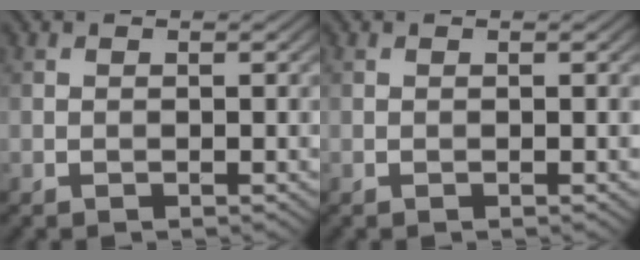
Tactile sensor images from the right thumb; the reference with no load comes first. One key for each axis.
{"total": 0.0}